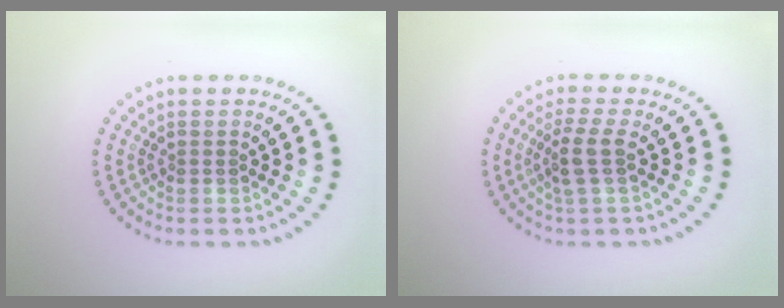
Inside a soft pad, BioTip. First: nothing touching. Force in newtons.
{"total": 2.5, "press": 1.9, "slide": 1.6}